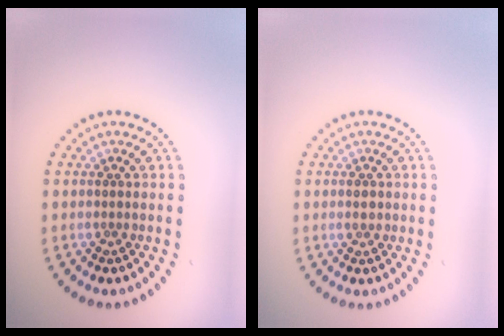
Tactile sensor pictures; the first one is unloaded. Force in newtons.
{"total": 1.1, "press": 1.1, "slide": 0.1}